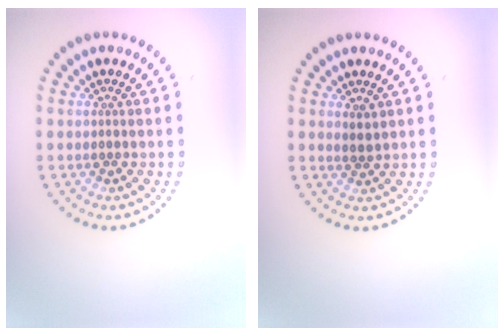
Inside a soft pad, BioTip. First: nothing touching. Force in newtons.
{"total": 1.0, "press": 0.8, "slide": 0.5}